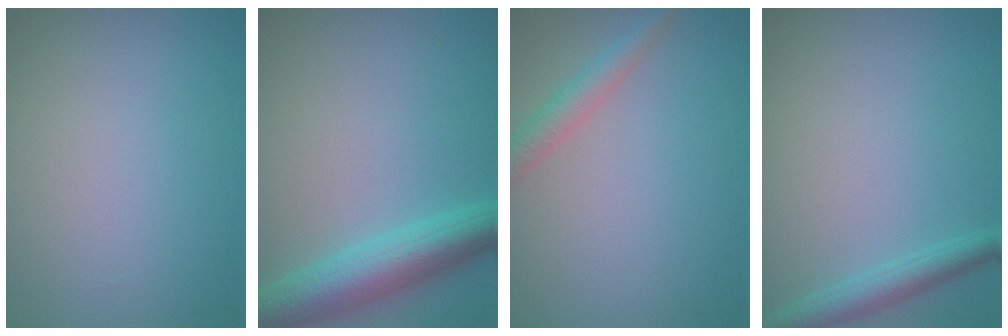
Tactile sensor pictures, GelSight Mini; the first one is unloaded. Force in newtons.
{"total": 6.2, "press": 6.2, "slide": 0.2}
{"total": 2.3, "press": 2.3, "slide": 0.1}
{"total": 2.5, "press": 2.5, "slide": 0.1}